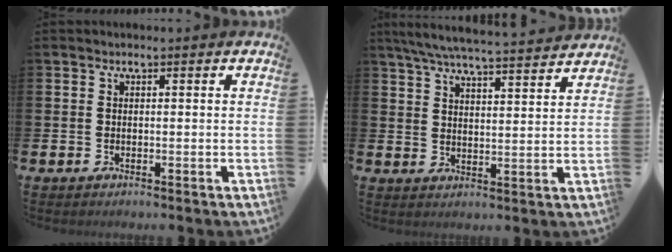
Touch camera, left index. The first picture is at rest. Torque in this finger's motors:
{"motor_torque": [0.43, -0.80, 0.15, 0.17]}